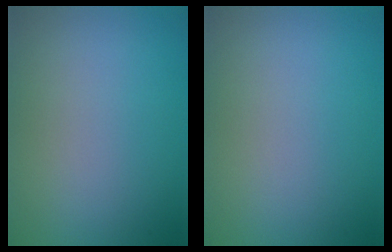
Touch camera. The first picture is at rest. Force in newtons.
{"total": 0.0}